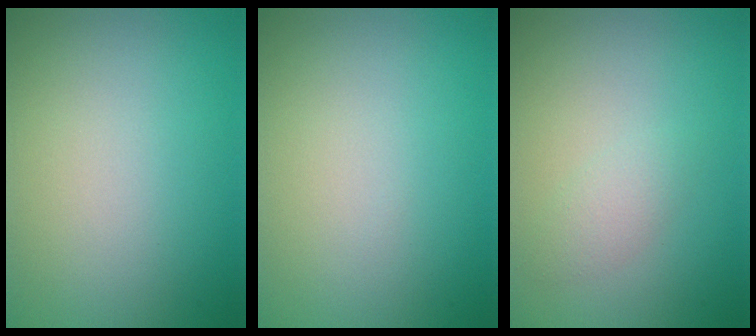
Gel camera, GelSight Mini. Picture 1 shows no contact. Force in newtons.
{"total": 0.0}
{"total": 1.4, "press": 1.4, "slide": 0.1}